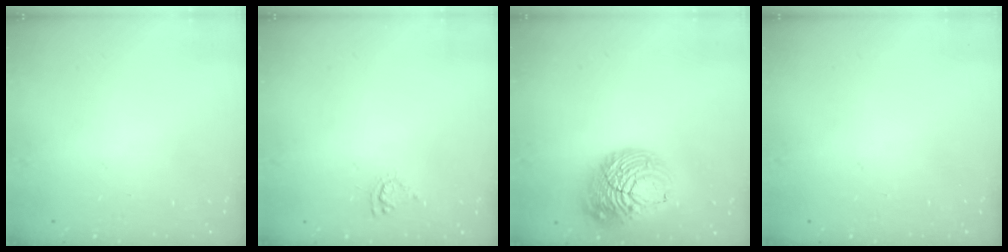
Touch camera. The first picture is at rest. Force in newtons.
{"total": 5.0, "press": 5.0, "slide": 0.5}
{"total": 15.5, "press": 15.4, "slide": 1.5}
{"total": 0.0}